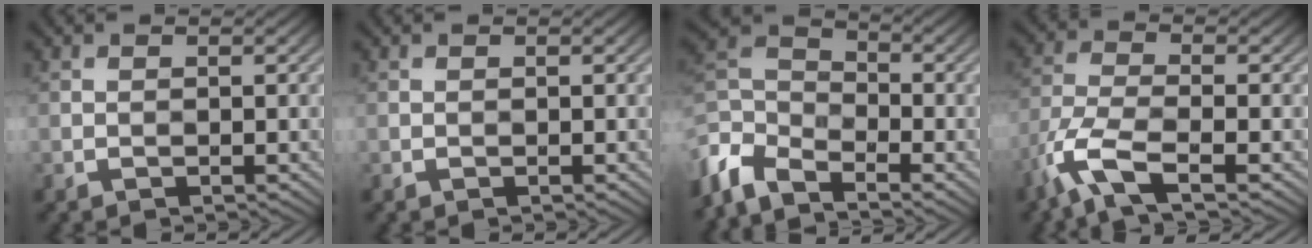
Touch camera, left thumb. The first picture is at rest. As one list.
[{"total": 0.0}, {"total": 7.7, "force": [-5.2, 3.7, 4.4], "torque": [-0.107, 0.000, -0.119]}, {"total": 7.0, "force": [-3.3, 2.1, 5.7], "torque": [-0.127, -0.001, -0.087]}]